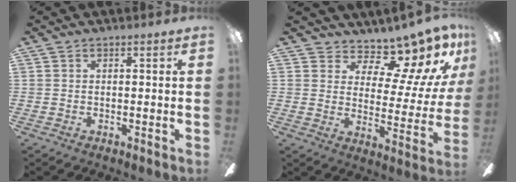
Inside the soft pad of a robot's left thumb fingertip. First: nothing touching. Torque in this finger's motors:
{"motor_torque": [0.22, 0.21, -0.20, 0.14, 0.03]}